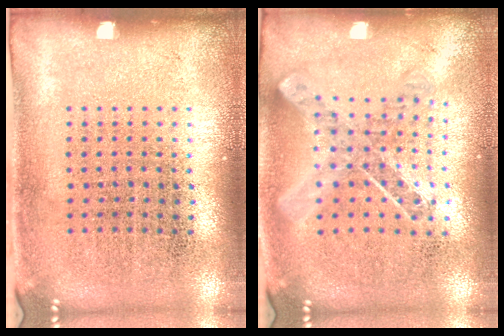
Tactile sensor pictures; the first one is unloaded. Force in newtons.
{"total": 0.9, "press": 0.8, "slide": 0.2}